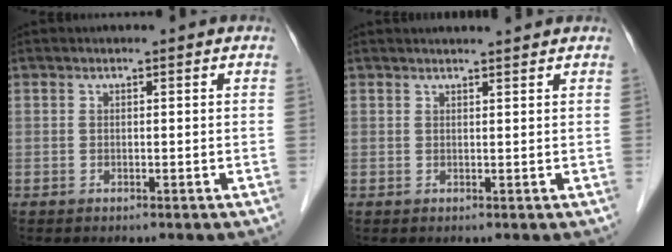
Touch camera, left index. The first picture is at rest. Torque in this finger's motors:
{"motor_torque": [0.86, -1.24, 0.02, 0.01]}